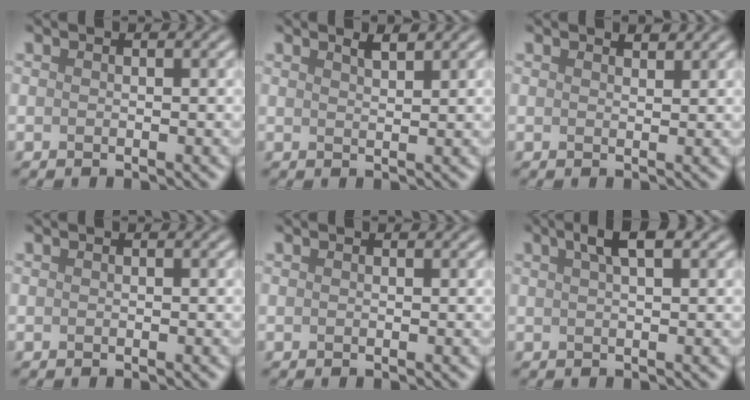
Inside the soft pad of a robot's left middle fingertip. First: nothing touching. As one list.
[{"total": 1.2, "force": [1.1, 0.1, 0.6], "torque": [-0.014, 0.000, 0.018]}, {"total": 1.0, "force": [1.0, 0.2, 0.3], "torque": [-0.010, -0.001, 0.017]}, {"total": 0.0}, {"total": 0.0}, {"total": 2.7, "force": [1.5, 0.6, 2.2], "torque": [-0.032, 0.006, 0.024]}]